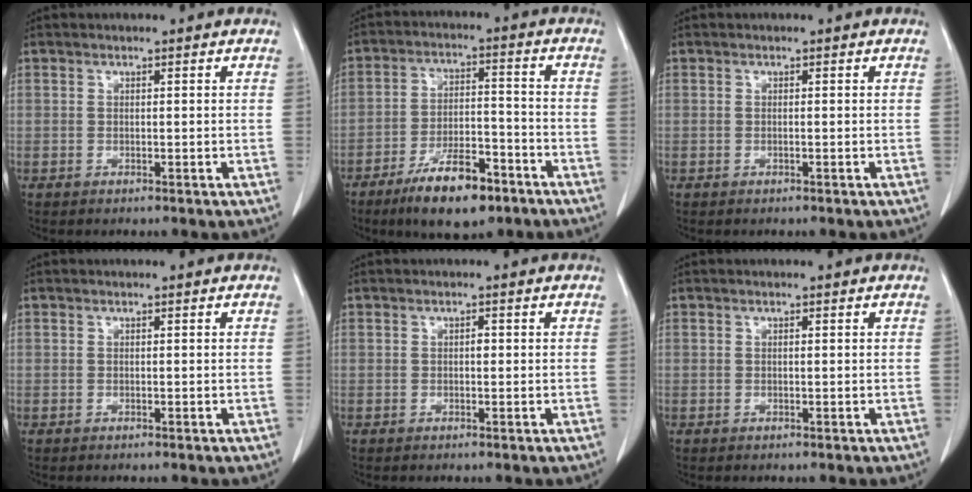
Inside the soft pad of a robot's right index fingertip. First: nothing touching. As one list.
[{"total": 11.5, "force": [-7.5, 3.5, 7.9], "torque": [-0.138, -0.001, -0.126]}, {"total": 0.0}, {"total": 0.0}, {"total": 0.7, "force": [0.0, 0.4, 0.6], "torque": [-0.010, 0.002, 0.000]}, {"total": 0.0}]